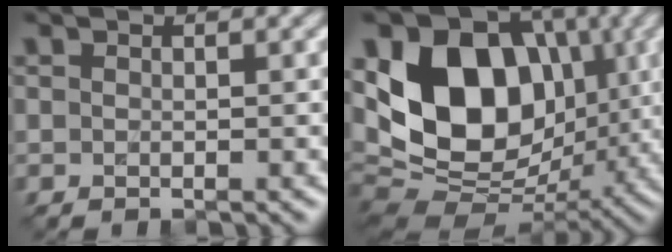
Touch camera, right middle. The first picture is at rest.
{"total": 13.4, "force": [2.0, 9.8, 8.9], "torque": [-0.143, -0.002, 0.024]}